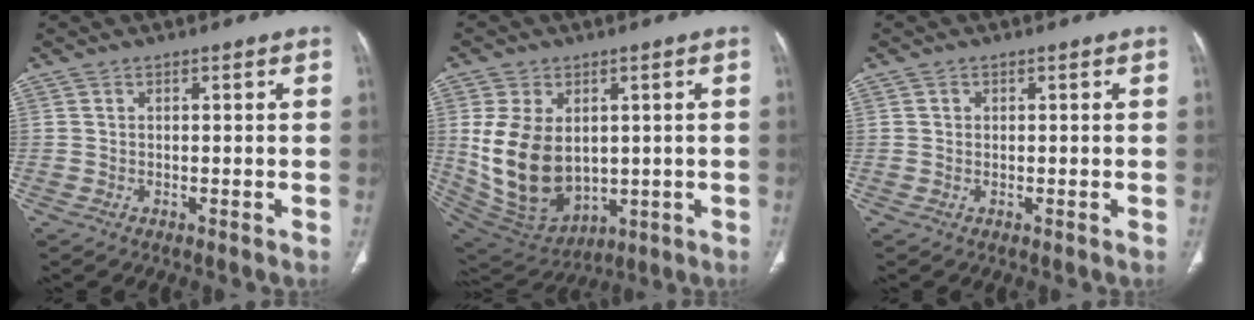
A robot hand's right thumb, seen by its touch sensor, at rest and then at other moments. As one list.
[{"total": 16.7, "force": [1.1, 11.7, 11.8], "torque": [-0.206, -0.013, 0.056]}, {"total": 1.0, "force": [0.2, 0.9, 0.3], "torque": [0.000, 0.002, 0.003]}]